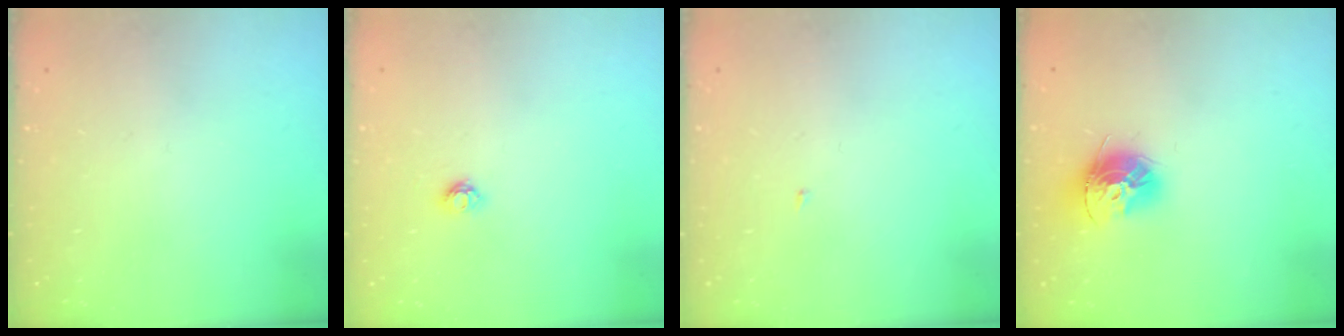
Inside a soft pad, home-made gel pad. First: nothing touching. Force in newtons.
{"total": 3.6, "press": 3.5, "slide": 0.3}
{"total": 1.8, "press": 1.8, "slide": 0.2}
{"total": 12.6, "press": 12.5, "slide": 1.2}